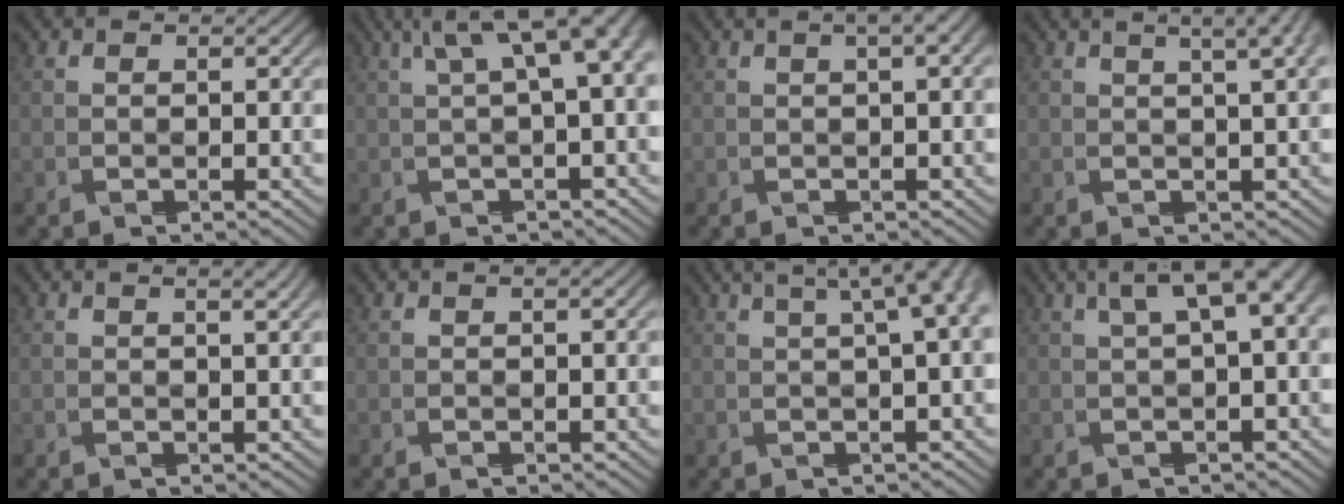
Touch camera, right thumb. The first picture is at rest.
{"total": 9.1, "force": [3.0, 2.8, 8.2], "torque": [-0.144, 0.017, 0.052]}
{"total": 3.0, "force": [1.0, 0.7, 2.7], "torque": [-0.052, 0.004, 0.017]}
{"total": 5.6, "force": [2.7, 1.2, 4.7], "torque": [-0.058, 0.021, 0.036]}
{"total": 1.9, "force": [0.7, 0.4, 1.7], "torque": [-0.032, 0.002, 0.017]}
{"total": 0.7, "force": [0.0, 0.1, 0.7], "torque": [-0.018, -0.001, 0.001]}
{"total": 8.9, "force": [2.7, 2.4, 8.1], "torque": [-0.113, 0.033, 0.037]}
{"total": 7.8, "force": [2.2, 2.5, 7.0], "torque": [-0.129, 0.014, 0.039]}